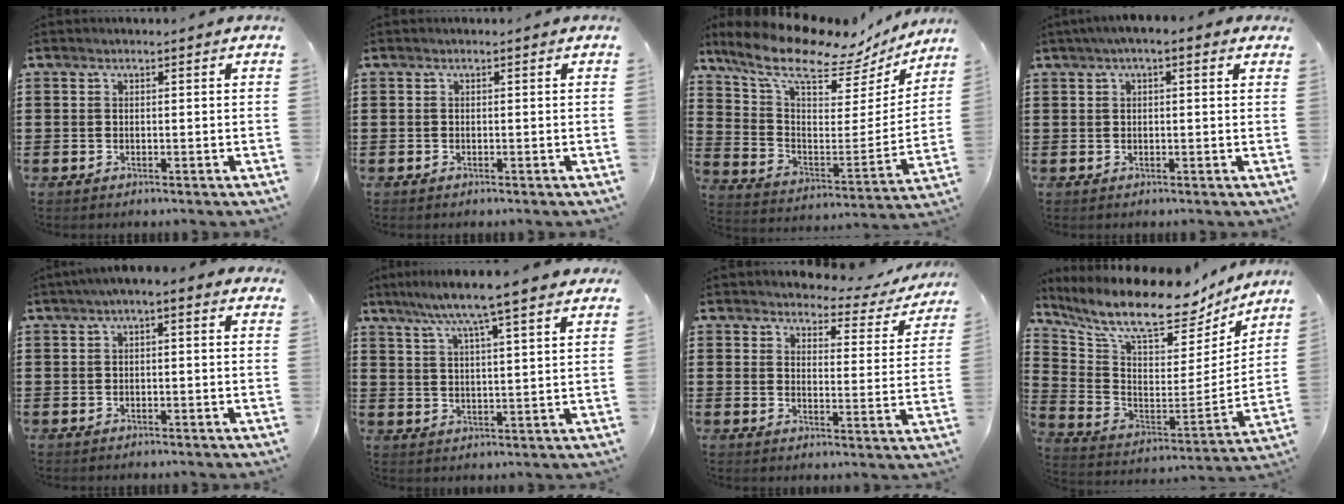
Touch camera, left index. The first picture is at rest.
{"total": 0.0}
{"total": 11.7, "force": [9.4, 3.5, 6.1], "torque": [-0.142, -0.062, 0.157]}
{"total": 2.2, "force": [1.1, 0.4, 1.9], "torque": [-0.038, 0.005, 0.019]}
{"total": 1.6, "force": [-0.4, 0.3, 1.6], "torque": [-0.027, 0.000, -0.008]}
{"total": 7.5, "force": [5.8, -0.2, 4.7], "torque": [-0.108, -0.019, 0.099]}
{"total": 3.5, "force": [3.3, 0.7, 0.8], "torque": [-0.028, -0.022, 0.052]}
{"total": 11.5, "force": [9.5, 2.9, 5.8], "torque": [-0.137, -0.069, 0.163]}